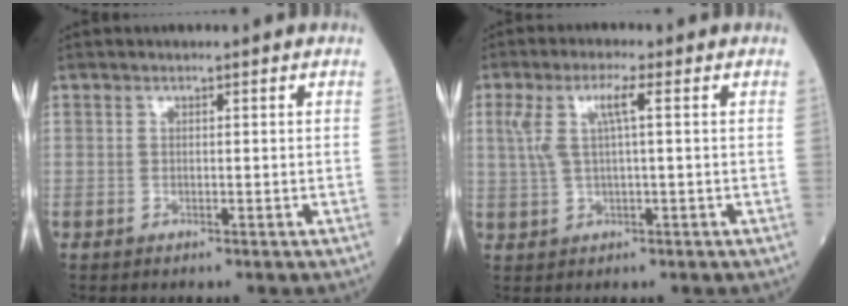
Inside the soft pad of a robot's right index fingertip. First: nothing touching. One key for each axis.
{"total": 5.0, "fx": 1.5, "fy": 0.5, "fz": 4.7, "tx": -0.109, "ty": 0.019, "tz": 0.035}